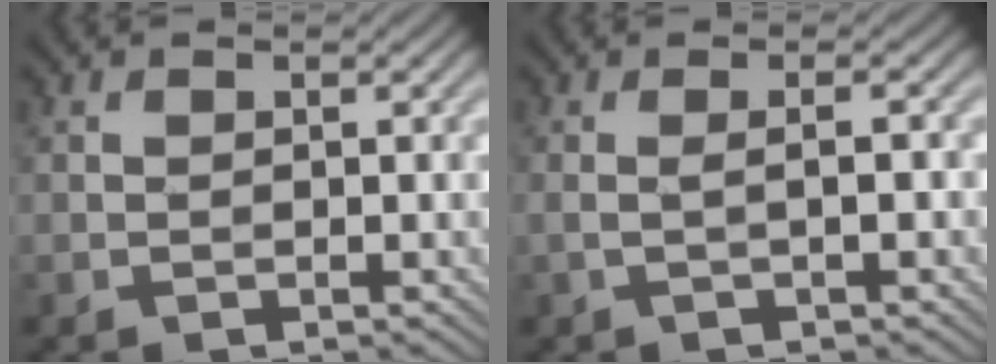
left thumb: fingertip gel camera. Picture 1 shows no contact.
{"total": 2.0, "force": [-0.2, 0.3, 2.0], "torque": [-0.030, 0.008, -0.012]}